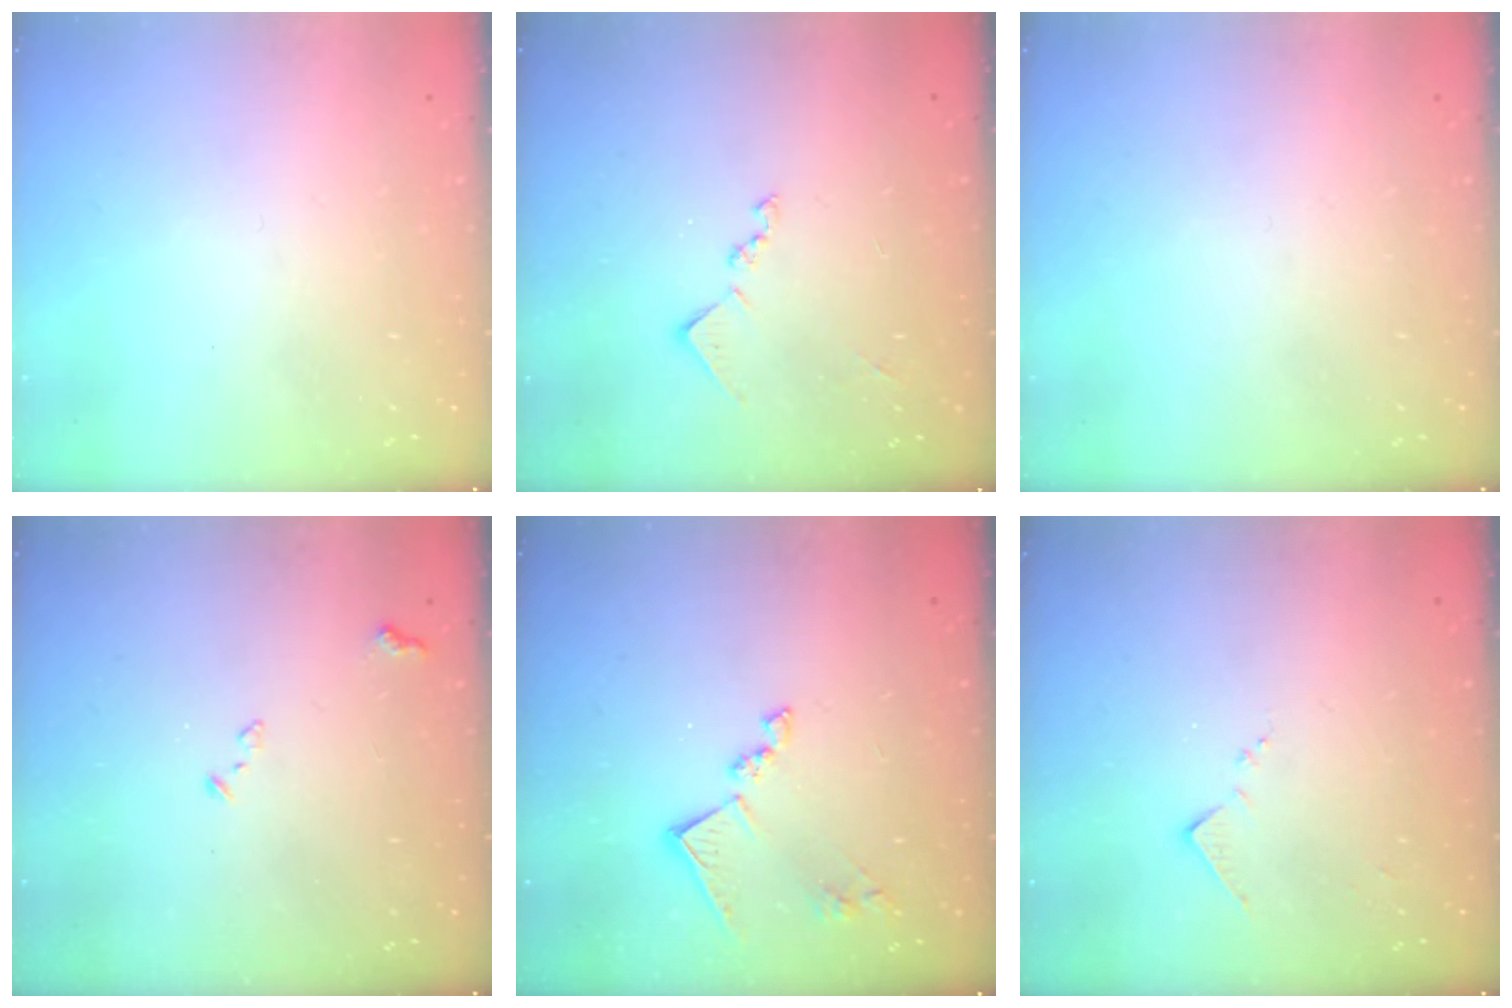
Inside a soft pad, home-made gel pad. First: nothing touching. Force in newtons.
{"total": 8.9, "press": 8.9, "slide": 0.6}
{"total": 0.0}
{"total": 7.4, "press": 7.3, "slide": 1.0}
{"total": 12.8, "press": 12.8, "slide": 0.8}
{"total": 7.1, "press": 7.1, "slide": 0.7}